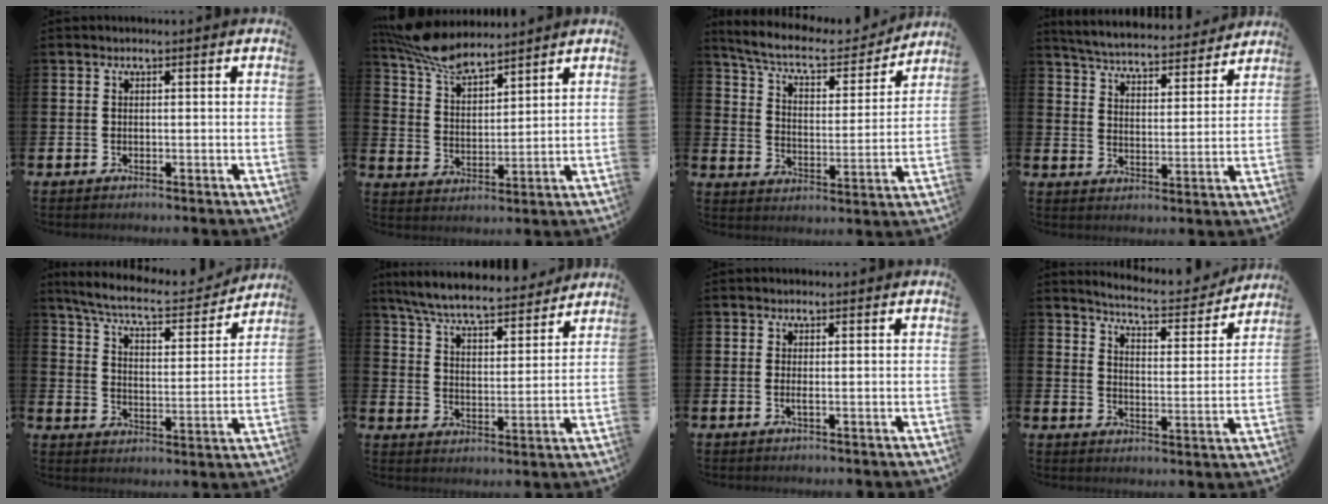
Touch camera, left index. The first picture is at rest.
{"total": 7.8, "force": [7.2, 1.8, 2.5], "torque": [-0.076, -0.029, 0.133]}
{"total": 8.3, "force": [7.3, 2.0, 3.3], "torque": [-0.092, -0.050, 0.121]}
{"total": 5.2, "force": [5.2, 0.6, 0.7], "torque": [-0.039, -0.042, 0.087]}
{"total": 7.6, "force": [6.9, 1.2, 3.0], "torque": [-0.091, -0.044, 0.116]}
{"total": 7.5, "force": [7.0, 1.1, 2.5], "torque": [-0.080, -0.046, 0.121]}
{"total": 0.6, "force": [0.0, -0.1, 0.6], "torque": [-0.011, -0.004, 0.000]}
{"total": 5.3, "force": [5.2, 0.3, 1.2], "torque": [-0.041, -0.042, 0.083]}